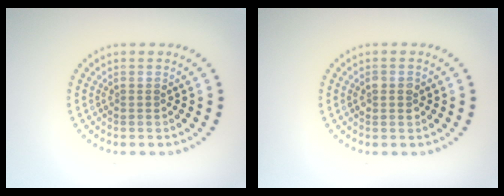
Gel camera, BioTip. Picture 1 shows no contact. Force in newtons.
{"total": 1.2, "press": 1.2, "slide": 0.1}